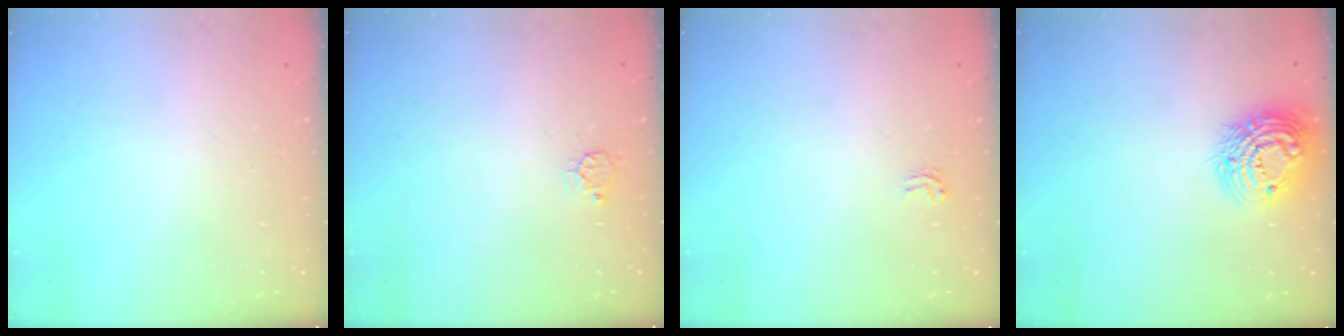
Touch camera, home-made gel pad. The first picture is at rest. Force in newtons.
{"total": 3.6, "press": 3.5, "slide": 0.4}
{"total": 1.9, "press": 1.9, "slide": 0.1}
{"total": 13.9, "press": 13.9, "slide": 1.0}